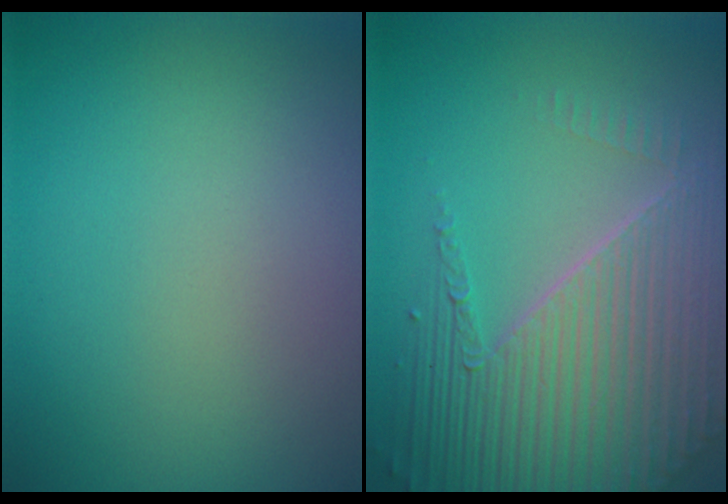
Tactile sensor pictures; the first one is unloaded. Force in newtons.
{"total": 8.3, "press": 5.6, "slide": 6.1}